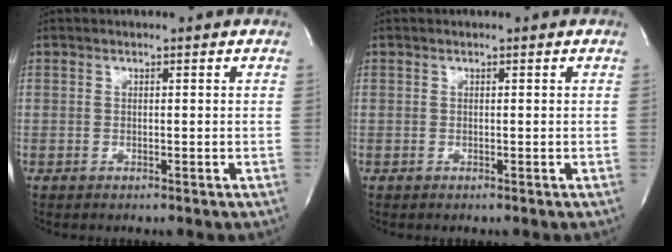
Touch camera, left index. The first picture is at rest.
{"total": 0.0}